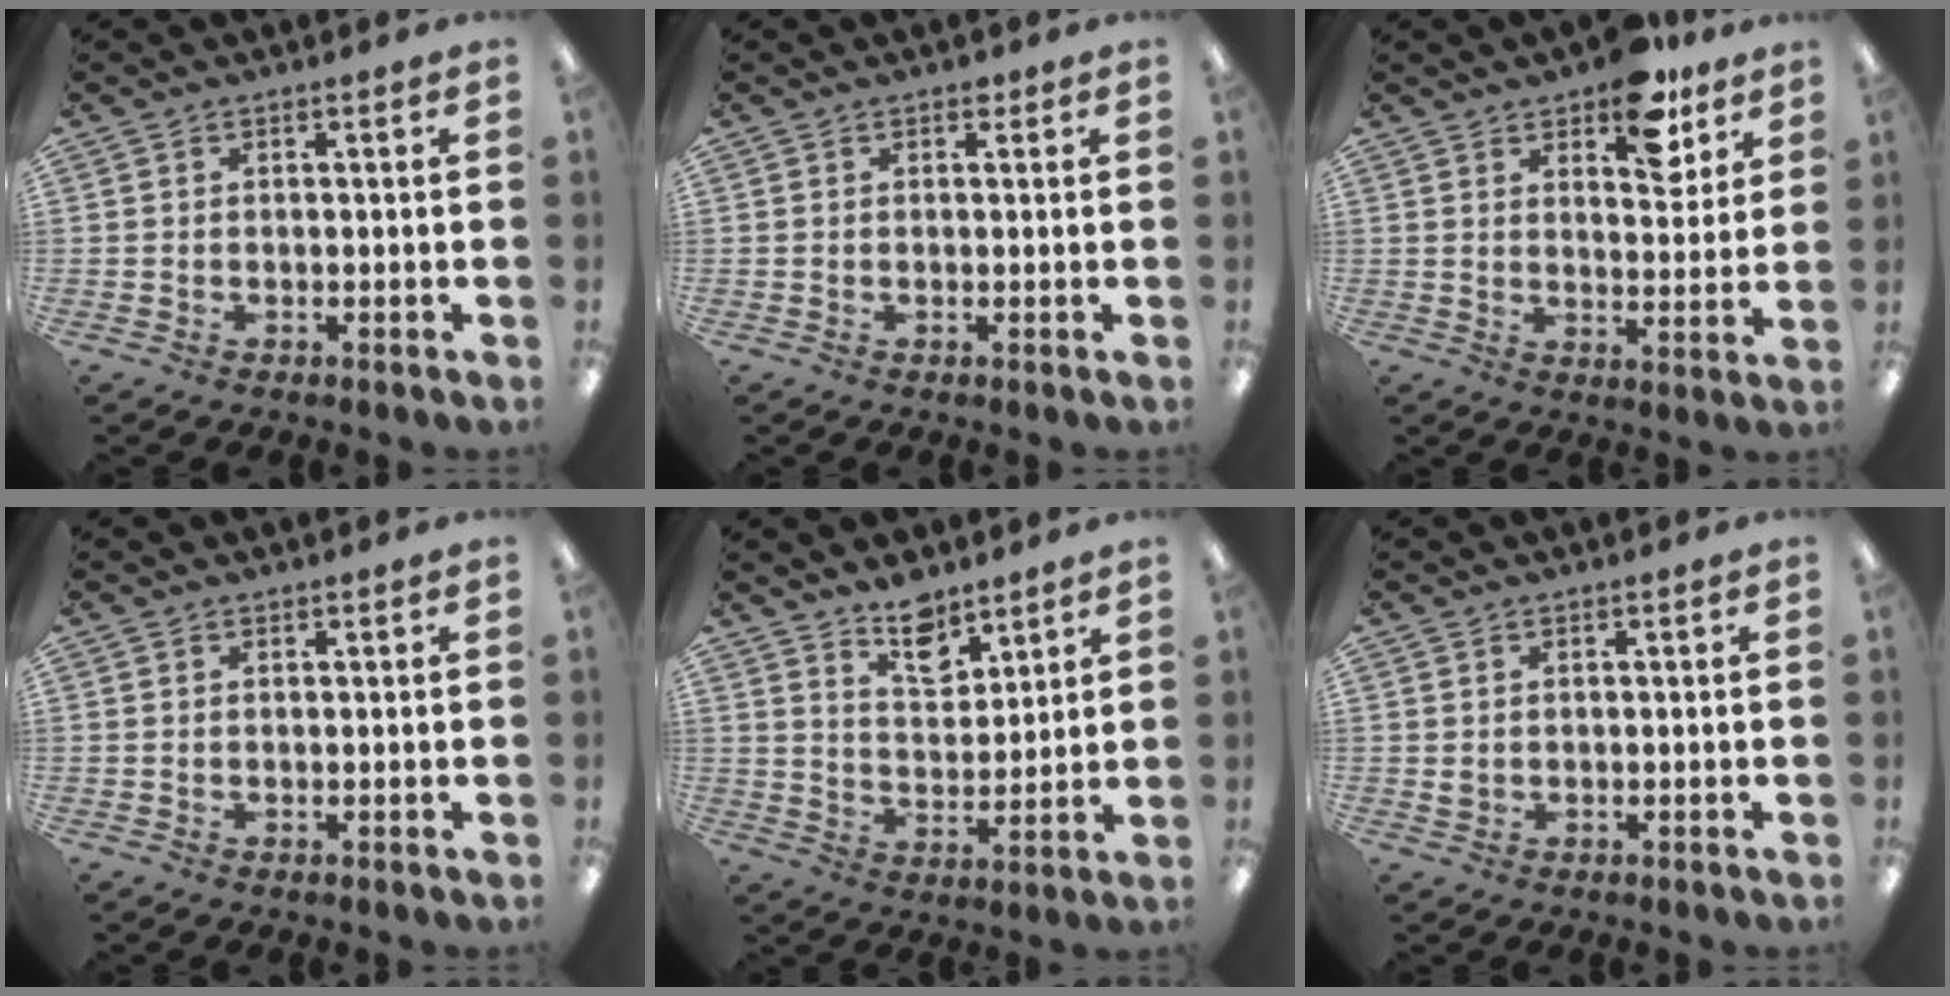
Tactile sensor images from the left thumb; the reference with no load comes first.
{"total": 0.9, "force": [0.6, 0.6, 0.4], "torque": [0.000, 0.000, 0.009]}
{"total": 11.3, "force": [7.8, 5.3, 6.2], "torque": [-0.063, -0.044, 0.132]}
{"total": 0.5, "force": [0.5, 0.3, 0.1], "torque": [-0.002, 0.001, 0.009]}
{"total": 9.2, "force": [7.4, 4.4, 3.2], "torque": [-0.040, -0.050, 0.133]}
{"total": 1.0, "force": [0.5, 0.8, 0.4], "torque": [-0.009, 0.003, 0.010]}